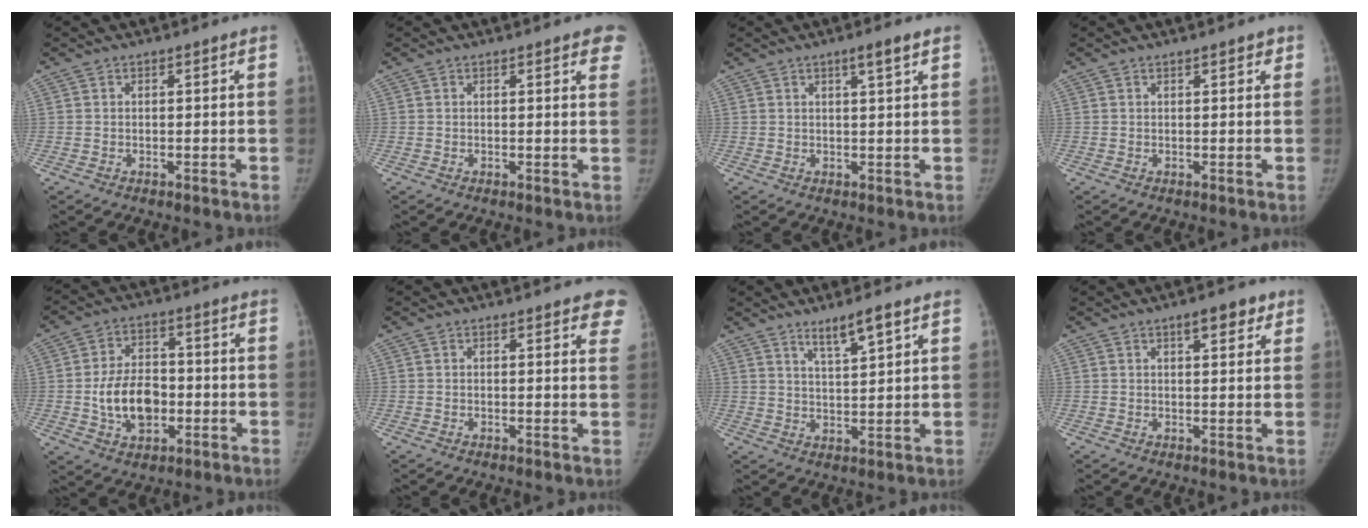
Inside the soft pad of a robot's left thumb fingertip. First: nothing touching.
{"total": 4.1, "force": [2.7, 1.4, 2.9], "torque": [-0.010, -0.003, 0.022]}
{"total": 2.8, "force": [1.6, 0.1, 2.3], "torque": [-0.038, -0.008, 0.028]}
{"total": 0.9, "force": [0.6, 0.2, 0.7], "torque": [-0.008, 0.000, 0.009]}
{"total": 11.1, "force": [-2.0, 7.5, 7.9], "torque": [-0.110, 0.015, -0.032]}
{"total": 4.8, "force": [3.4, 1.8, 2.9], "torque": [-0.005, -0.009, 0.027]}
{"total": 5.6, "force": [3.8, 0.7, 4.0], "torque": [-0.066, -0.028, 0.071]}
{"total": 4.9, "force": [2.8, 1.9, 3.5], "torque": [-0.033, -0.011, 0.036]}